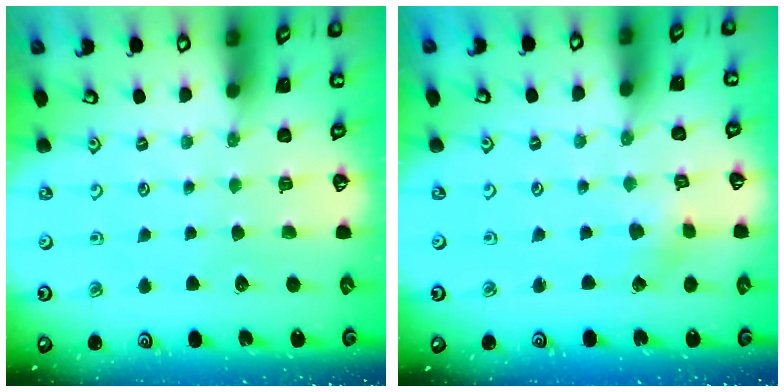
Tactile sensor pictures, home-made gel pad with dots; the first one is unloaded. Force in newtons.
{"total": 2.4, "press": 2.4, "slide": 0.3}